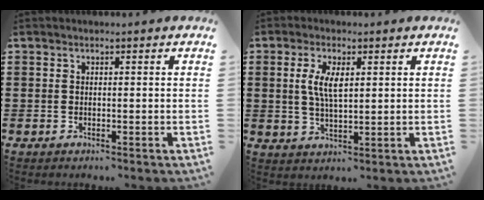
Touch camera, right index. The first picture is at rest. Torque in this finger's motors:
{"motor_torque": [0.94, 0.10, 0.23, 0.13]}